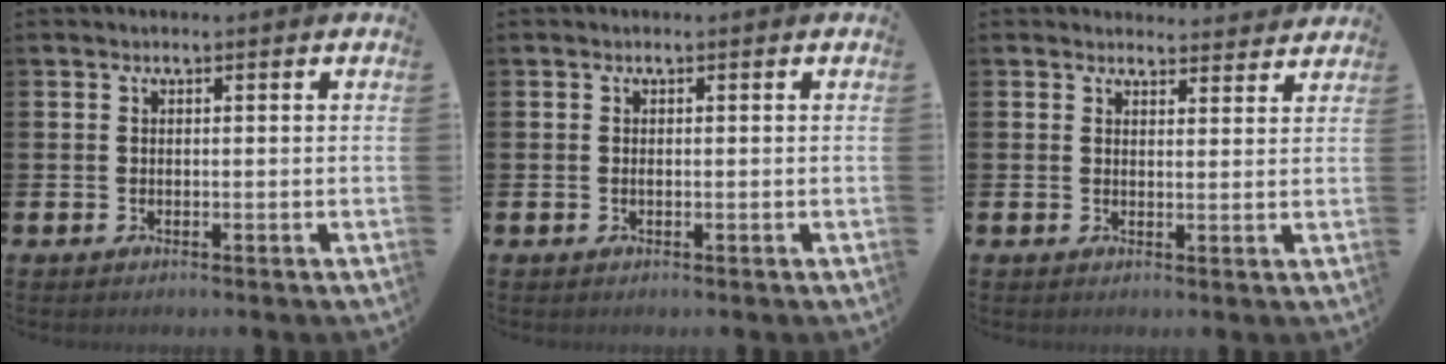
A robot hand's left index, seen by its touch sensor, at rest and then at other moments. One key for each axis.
{"total": 0.0}
{"total": 2.9, "fx": 2.8, "fy": 0.6, "fz": -0.1, "tx": 0.004, "ty": -0.017, "tz": 0.050}